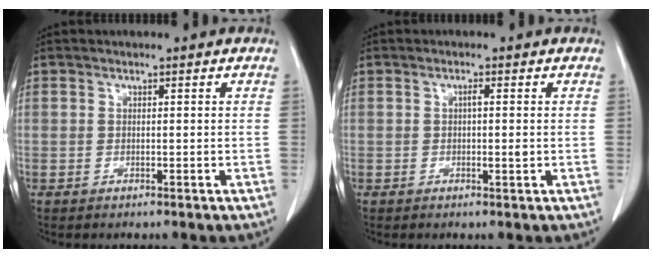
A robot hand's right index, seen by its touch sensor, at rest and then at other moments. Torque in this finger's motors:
{"motor_torque": [0.19, -0.05, 0.12, 0.03]}